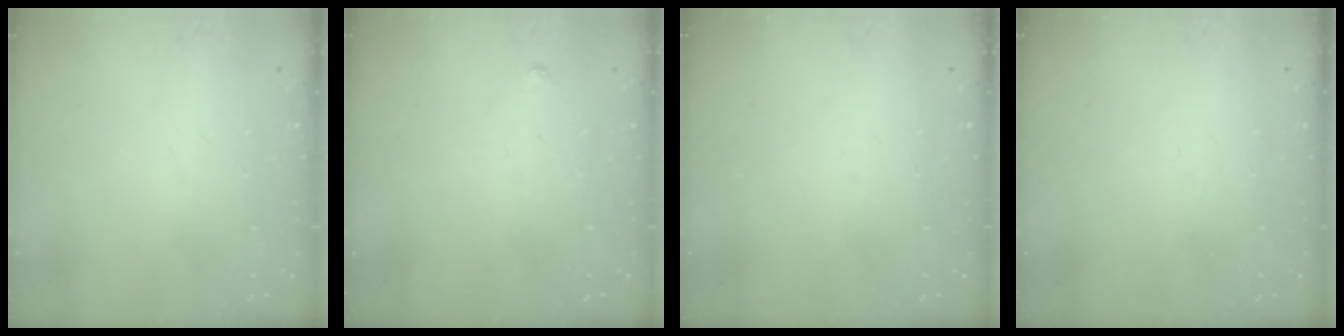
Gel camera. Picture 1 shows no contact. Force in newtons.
{"total": 3.0, "press": 3.0, "slide": 0.5}
{"total": 1.5, "press": 1.5, "slide": 0.1}
{"total": 1.5, "press": 1.5, "slide": 0.1}